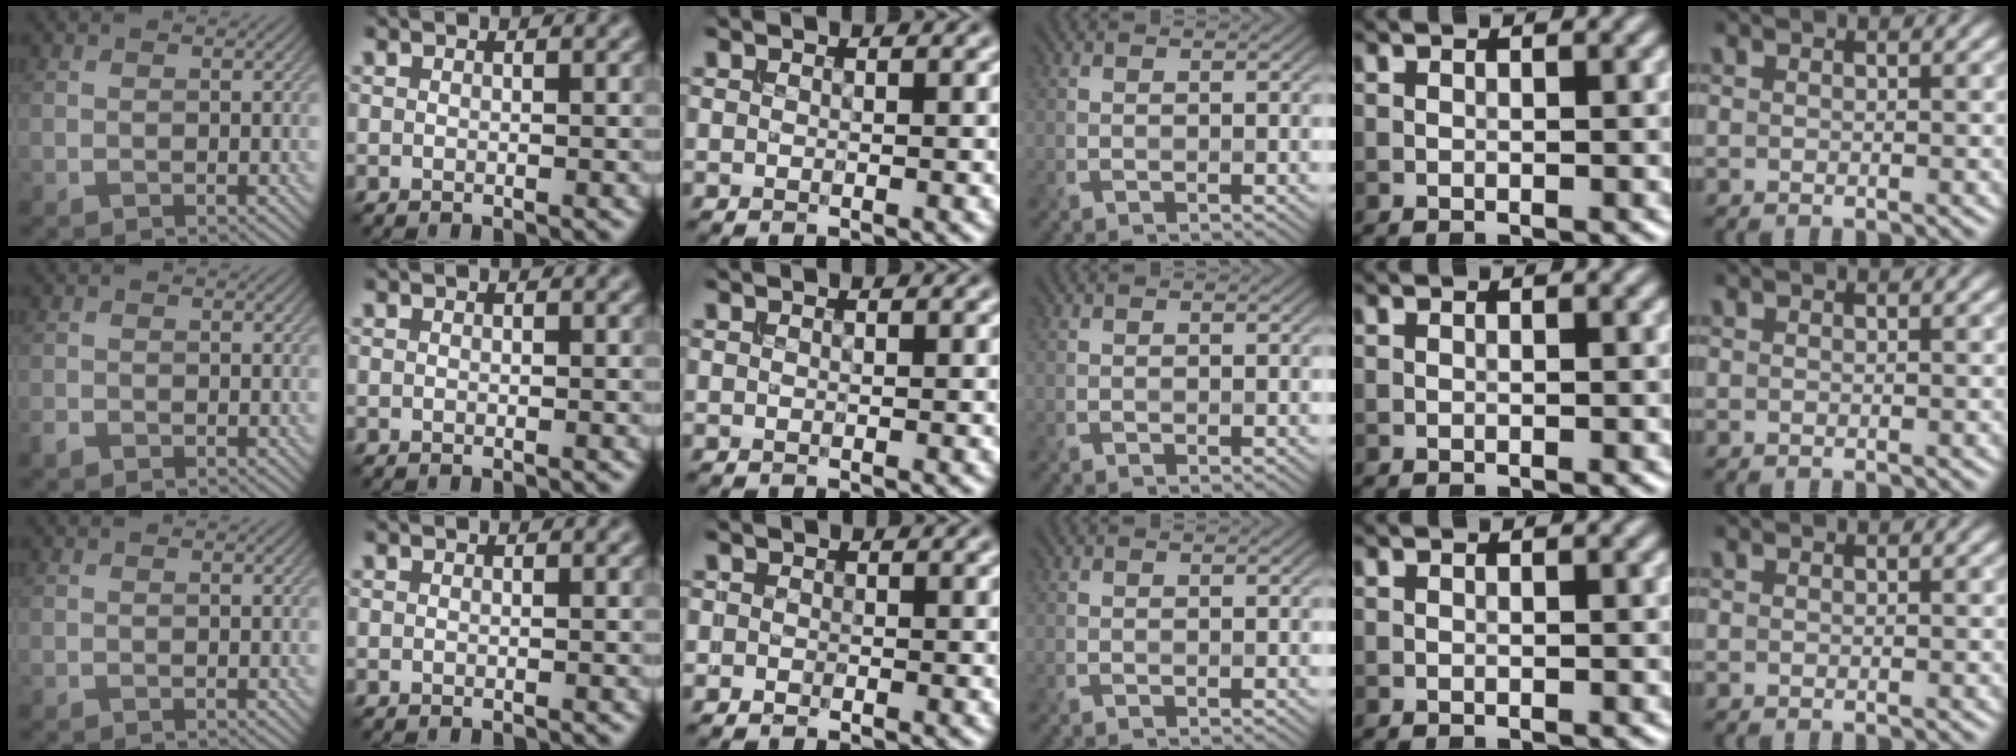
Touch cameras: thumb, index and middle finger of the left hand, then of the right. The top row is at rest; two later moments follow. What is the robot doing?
{"motion": "insert", "object": "file holder"}